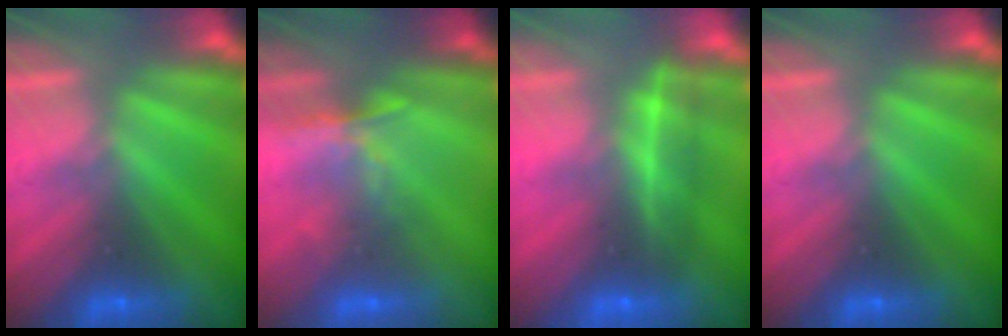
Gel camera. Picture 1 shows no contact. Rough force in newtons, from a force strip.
{"total": 2.4}
{"total": 2.0}
{"total": 0.0}